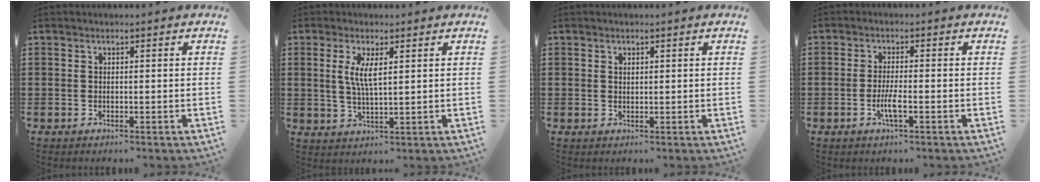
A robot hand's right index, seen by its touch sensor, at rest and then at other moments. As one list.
[{"total": 4.5, "force": [1.2, 1.1, 4.2], "torque": [-0.088, 0.002, 0.019]}, {"total": 0.7, "force": [0.4, 0.5, 0.3], "torque": [-0.008, 0.003, 0.008]}, {"total": 3.4, "force": [-1.2, 0.5, 3.1], "torque": [-0.066, -0.006, -0.025]}]